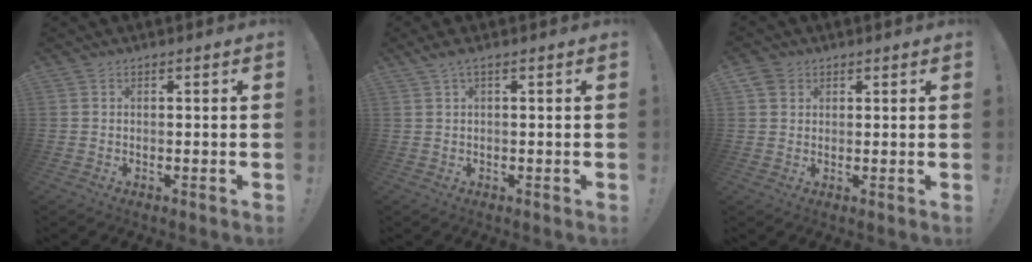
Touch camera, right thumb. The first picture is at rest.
{"total": 2.2, "force": [1.0, 0.1, 1.9], "torque": [-0.036, -0.001, 0.018]}
{"total": 4.1, "force": [2.4, 3.2, 1.1], "torque": [-0.019, -0.004, 0.045]}